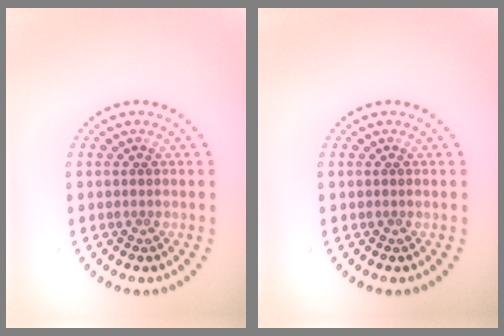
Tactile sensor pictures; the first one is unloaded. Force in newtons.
{"total": 0.0}